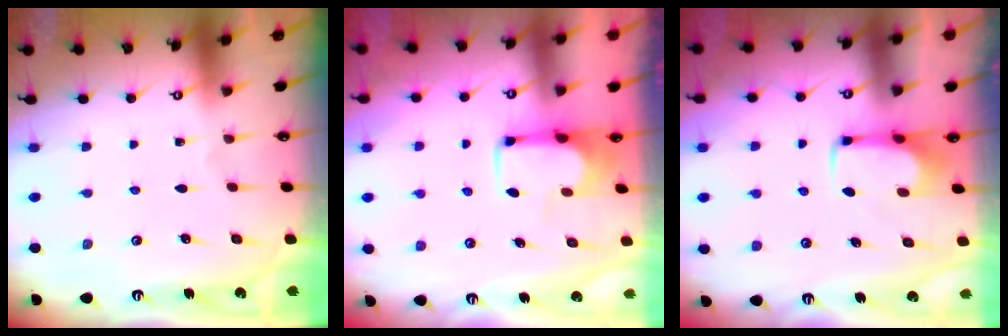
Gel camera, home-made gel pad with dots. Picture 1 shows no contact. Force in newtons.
{"total": 3.1, "press": 3.1, "slide": 0.4}
{"total": 1.5, "press": 1.5, "slide": 0.4}